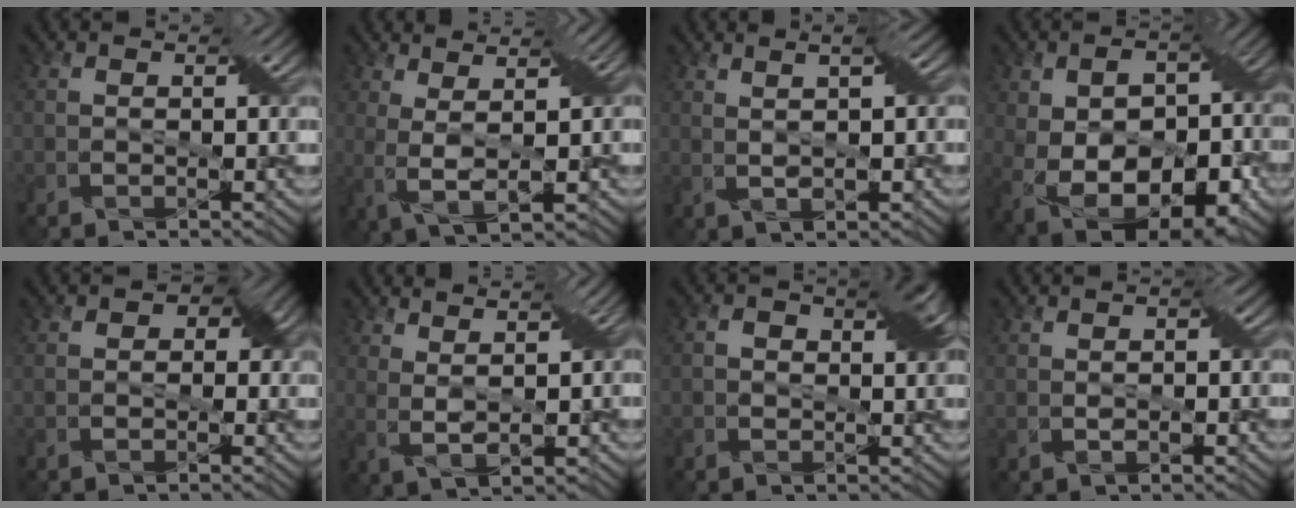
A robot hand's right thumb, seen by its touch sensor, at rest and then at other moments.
{"total": 5.7, "force": [1.5, 1.1, 5.4], "torque": [-0.111, 0.007, 0.032]}
{"total": 5.5, "force": [2.1, 1.2, 4.9], "torque": [-0.071, 0.020, 0.026]}
{"total": 16.9, "force": [-3.6, 10.4, 12.8], "torque": [-0.224, -0.037, -0.032]}
{"total": 3.4, "force": [0.7, 2.6, 2.1], "torque": [-0.018, 0.000, 0.003]}
{"total": 5.2, "force": [2.5, 1.0, 4.5], "torque": [-0.084, 0.010, 0.045]}
{"total": 3.8, "force": [0.6, 2.2, 3.0], "torque": [-0.047, 0.004, 0.005]}
{"total": 2.4, "force": [0.1, 1.3, 2.0], "torque": [-0.037, 0.001, 0.004]}